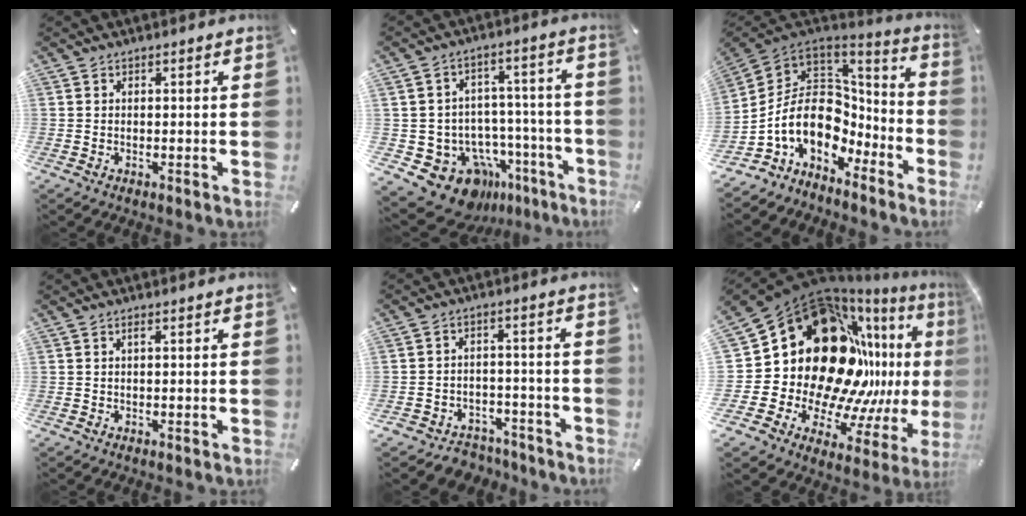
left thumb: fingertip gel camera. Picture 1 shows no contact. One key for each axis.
{"total": 14.5, "fx": -9.4, "fy": 9.2, "fz": 6.1, "tx": -0.090, "ty": 0.056, "tz": -0.148}
{"total": 16.3, "fx": -1.8, "fy": 12.5, "fz": 10.3, "tx": -0.224, "ty": -0.024, "tz": -0.030}
{"total": 0.9, "fx": 0.1, "fy": 0.1, "fz": 0.9, "tx": -0.017, "ty": 0.001, "tz": 0.001}
{"total": 4.9, "fx": -3.4, "fy": 3.4, "fz": 0.9, "tx": -0.016, "ty": 0.019, "tz": -0.065}
{"total": 32.5, "fx": 6.5, "fy": 23.2, "fz": 21.8, "tx": -0.359, "ty": -0.125, "tz": 0.177}